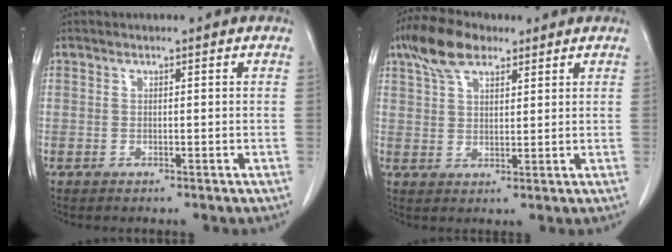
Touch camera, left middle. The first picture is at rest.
{"total": 7.7, "force": [5.2, 3.3, 4.7], "torque": [-0.097, 0.023, 0.100]}